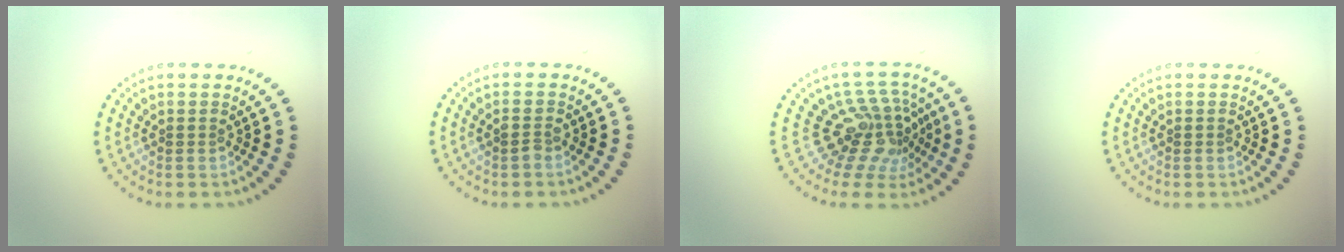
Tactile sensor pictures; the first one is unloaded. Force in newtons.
{"total": 0.8, "press": 0.8, "slide": 0.2}
{"total": 4.8, "press": 3.2, "slide": 3.6}
{"total": 0.0}